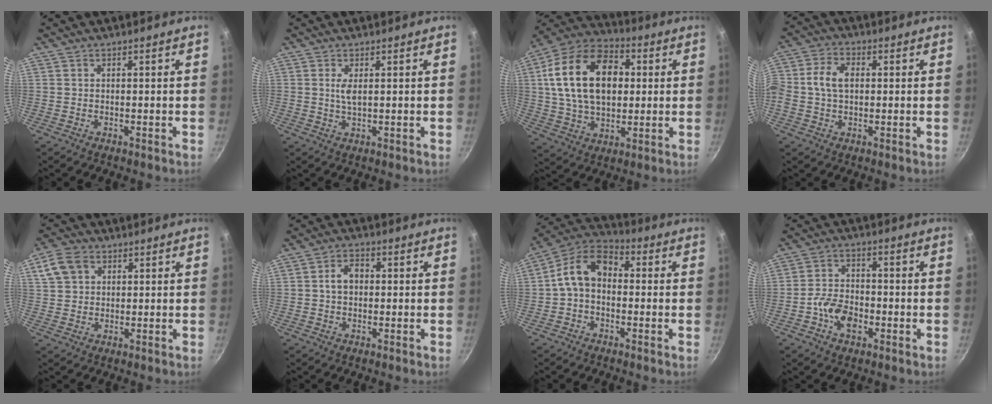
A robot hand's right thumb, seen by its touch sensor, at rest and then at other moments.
{"total": 2.4, "force": [0.6, 0.9, 2.2], "torque": [-0.041, -0.004, 0.012]}
{"total": 21.7, "force": [3.6, 14.3, 15.9], "torque": [-0.255, 0.017, 0.052]}
{"total": 7.3, "force": [0.5, 5.0, 5.3], "torque": [-0.100, 0.019, -0.005]}
{"total": 7.4, "force": [2.8, 5.7, 3.9], "torque": [-0.060, 0.005, 0.046]}
{"total": 4.7, "force": [0.3, 3.5, 3.2], "torque": [-0.038, 0.015, -0.001]}
{"total": 10.6, "force": [0.1, 7.4, 7.5], "torque": [-0.117, 0.041, -0.023]}
{"total": 7.4, "force": [-2.7, 4.8, 5.0], "torque": [-0.081, 0.024, -0.055]}